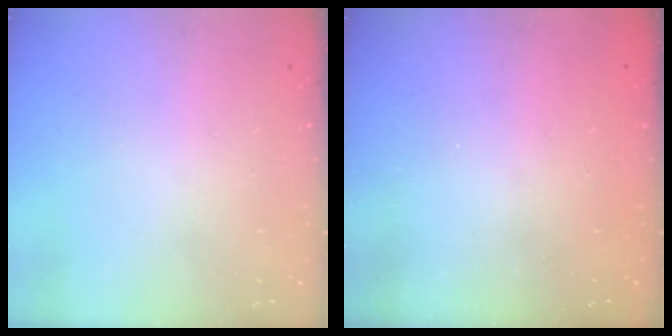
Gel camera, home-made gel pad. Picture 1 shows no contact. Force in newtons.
{"total": 2.3, "press": 2.2, "slide": 0.7}